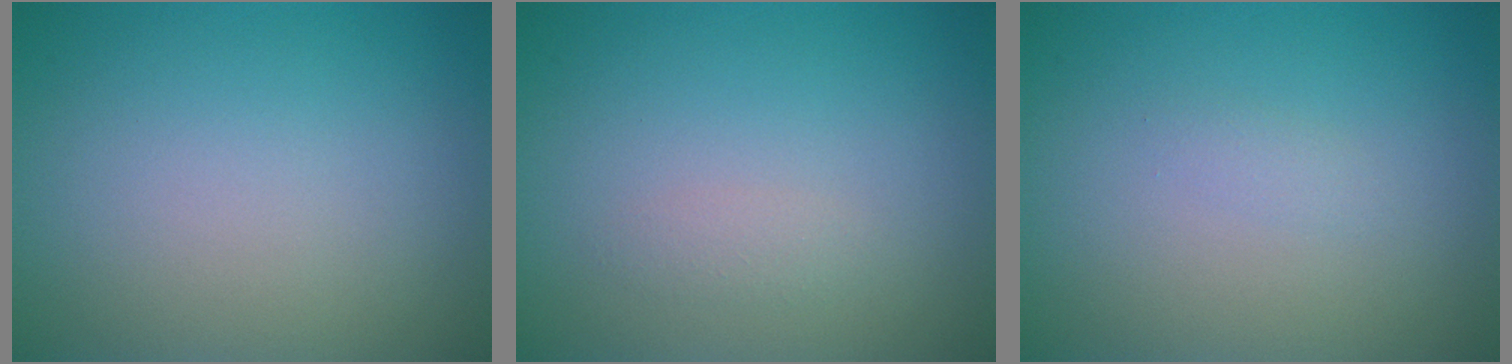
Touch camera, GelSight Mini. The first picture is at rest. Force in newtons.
{"total": 0.8, "press": 0.8, "slide": 0.0}
{"total": 0.6, "press": 0.6, "slide": 0.0}